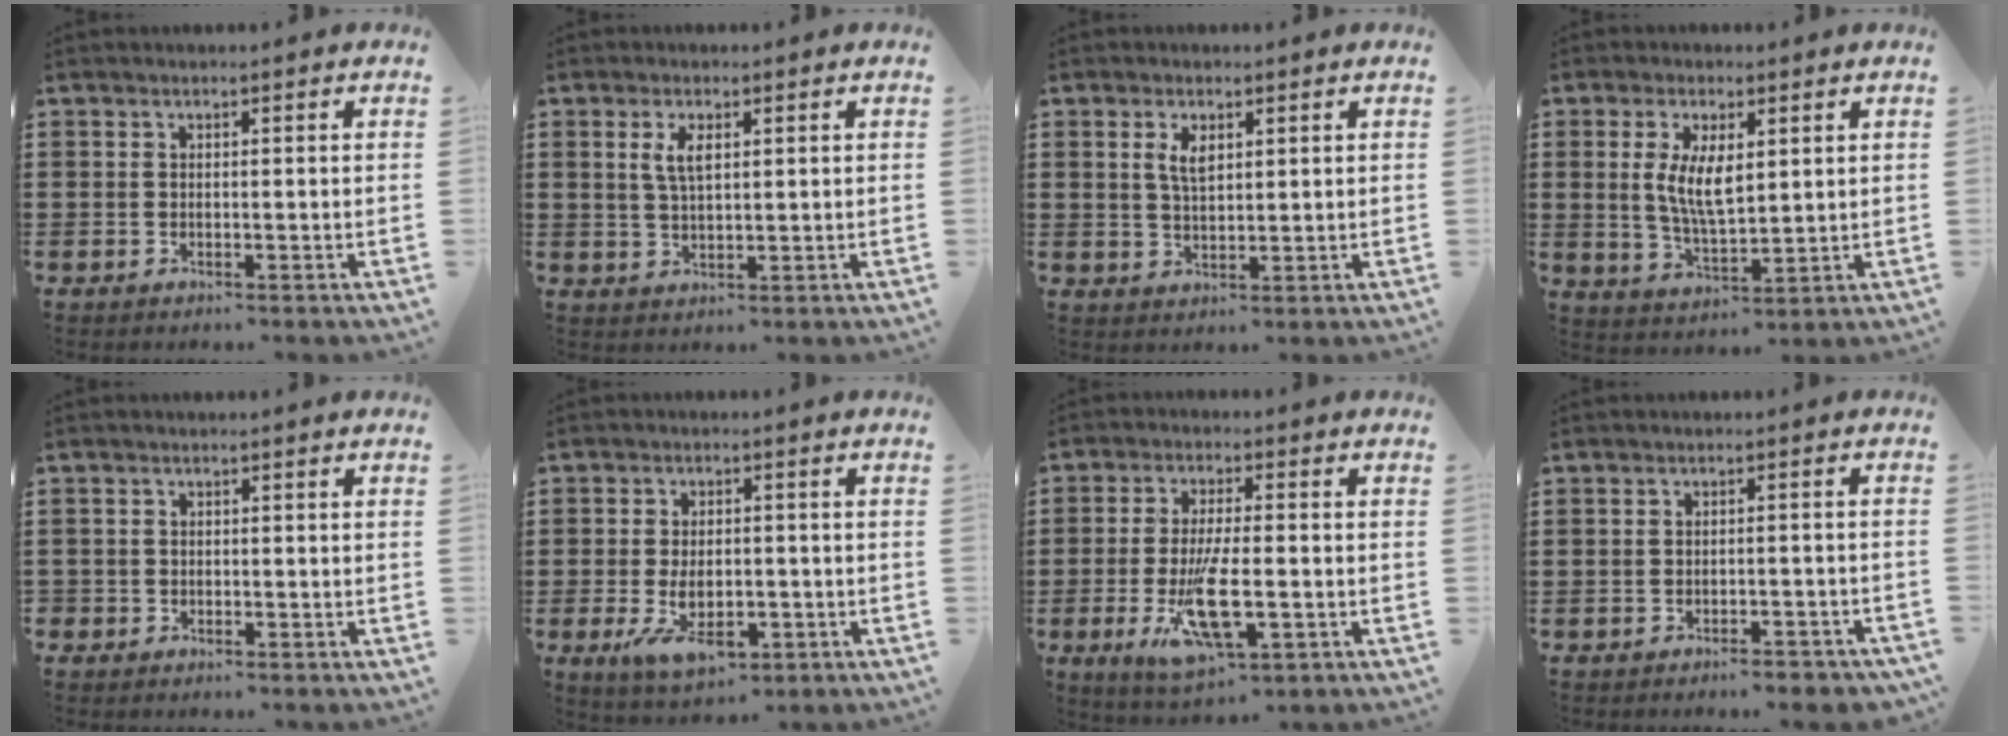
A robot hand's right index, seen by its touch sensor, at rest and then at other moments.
{"total": 3.7, "force": [1.2, 1.5, 3.1], "torque": [-0.068, 0.007, 0.020]}
{"total": 3.3, "force": [1.3, 1.3, 2.8], "torque": [-0.060, 0.005, 0.022]}
{"total": 6.9, "force": [1.2, 3.0, 6.1], "torque": [-0.123, 0.007, 0.021]}
{"total": 1.0, "force": [-0.6, 0.7, 0.0], "torque": [-0.003, 0.003, -0.015]}
{"total": 6.1, "force": [-2.0, 3.2, 4.8], "torque": [-0.092, -0.004, -0.038]}
{"total": 10.2, "force": [-2.9, 3.3, 9.2], "torque": [-0.178, -0.011, -0.045]}
{"total": 2.3, "force": [-2.2, 0.2, 0.7], "torque": [-0.015, 0.000, -0.045]}